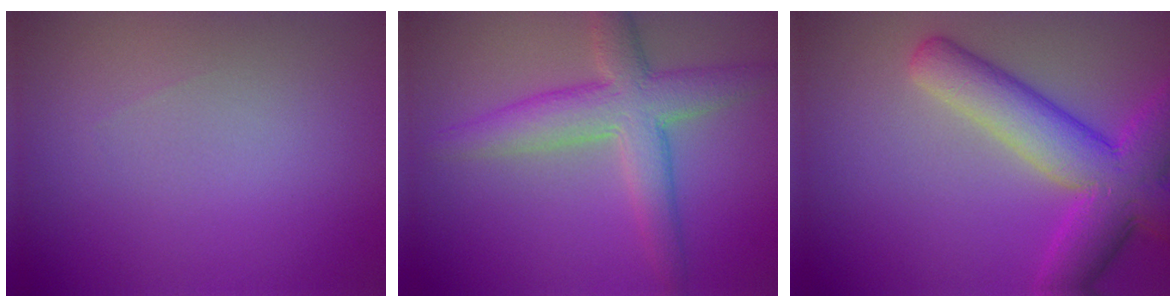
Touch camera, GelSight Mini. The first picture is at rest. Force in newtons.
{"total": 5.3, "press": 5.3, "slide": 0.3}
{"total": 7.8, "press": 7.8, "slide": 0.3}